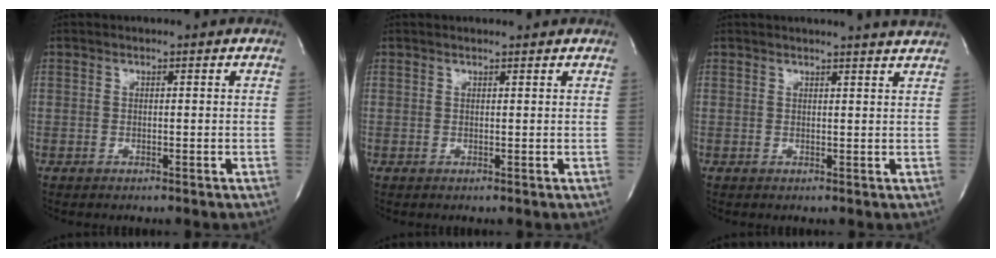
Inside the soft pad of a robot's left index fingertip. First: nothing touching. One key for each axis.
{"total": 1.6, "fx": 1.5, "fy": 0.1, "fz": 0.4, "tx": -0.010, "ty": 0.010, "tz": 0.022}
{"total": 5.5, "fx": 5.2, "fy": -0.8, "fz": 1.5, "tx": -0.020, "ty": -0.003, "tz": 0.046}